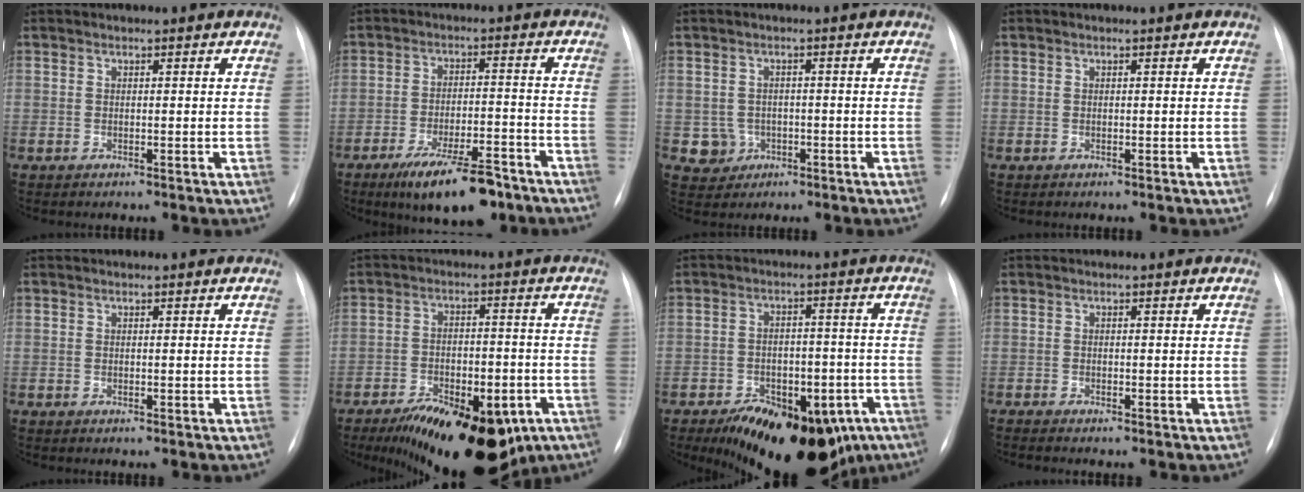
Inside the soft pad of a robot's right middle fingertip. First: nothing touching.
{"total": 12.1, "force": [-8.6, 3.3, 7.9], "torque": [-0.125, -0.009, -0.138]}
{"total": 3.4, "force": [-1.0, 3.3, 0.2], "torque": [0.004, 0.009, -0.009]}
{"total": 0.0}
{"total": 0.0}
{"total": 19.6, "force": [-12.0, 8.7, 12.9], "torque": [-0.163, 0.003, -0.168]}
{"total": 19.3, "force": [-12.8, 9.5, 10.8], "torque": [-0.123, 0.015, -0.166]}
{"total": 1.9, "force": [-1.6, -0.1, 1.0], "torque": [-0.012, -0.001, -0.022]}